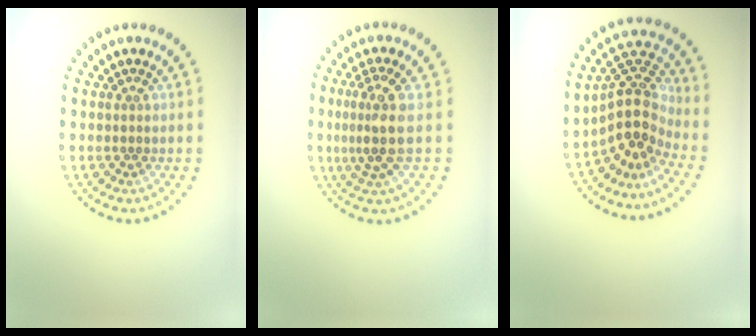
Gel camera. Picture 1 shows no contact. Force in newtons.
{"total": 3.3, "press": 2.5, "slide": 2.2}
{"total": 4.7, "press": 3.8, "slide": 2.8}